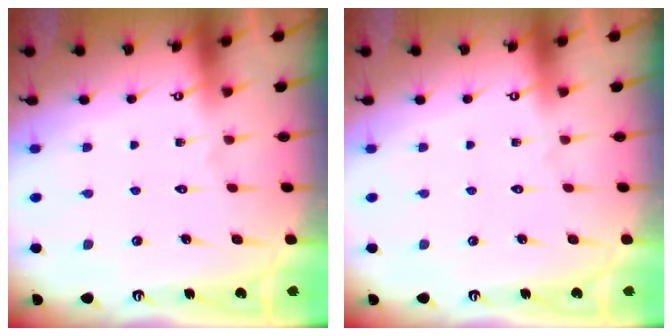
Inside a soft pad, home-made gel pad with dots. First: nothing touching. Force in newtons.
{"total": 0.0}